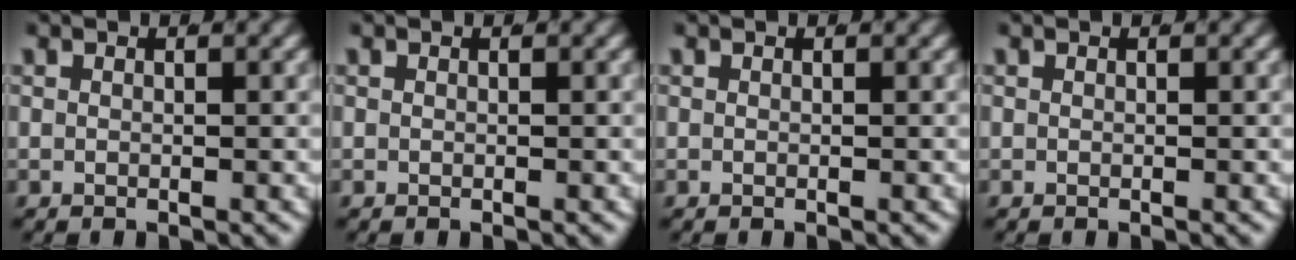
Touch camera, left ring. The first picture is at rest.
{"total": 0.0}
{"total": 0.0}
{"total": 0.0}